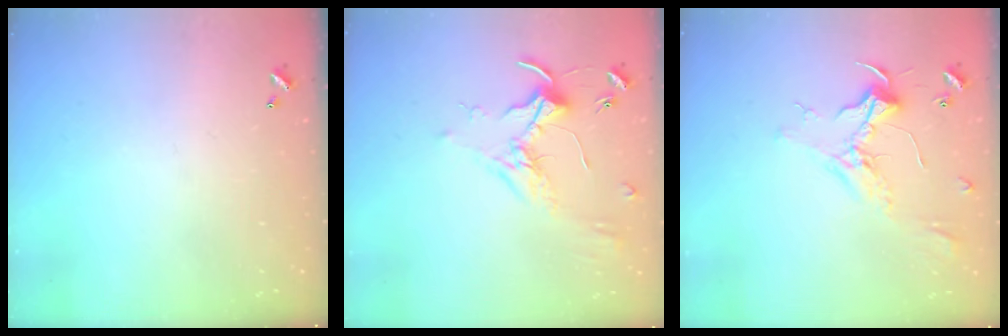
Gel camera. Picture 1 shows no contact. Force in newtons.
{"total": 1.7, "press": 1.6, "slide": 0.4}
{"total": 2.5, "press": 2.4, "slide": 0.8}